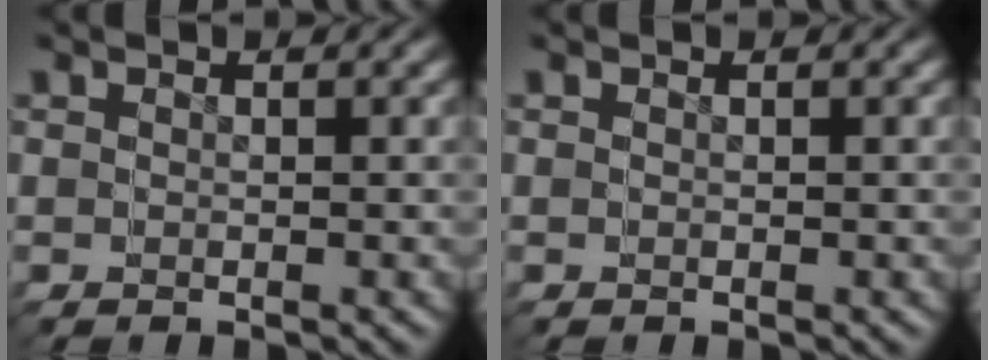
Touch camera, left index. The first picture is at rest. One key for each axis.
{"total": 0.0}